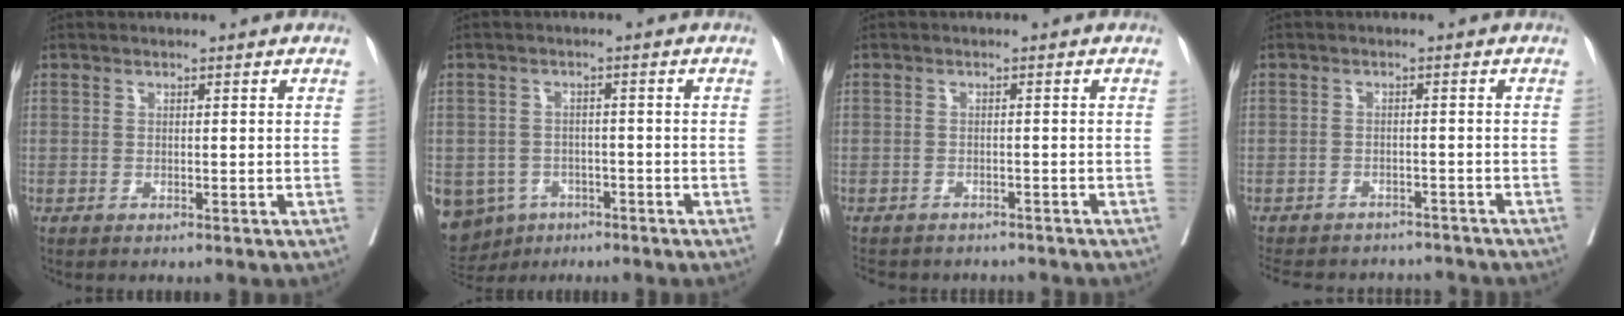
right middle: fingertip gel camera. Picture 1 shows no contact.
{"total": 10.5, "force": [-5.6, 8.4, 2.6], "torque": [-0.079, 0.000, -0.075]}
{"total": 9.1, "force": [-8.0, 3.6, 2.5], "torque": [-0.049, -0.002, -0.098]}
{"total": 12.5, "force": [-10.9, 5.4, 2.6], "torque": [-0.057, 0.007, -0.130]}